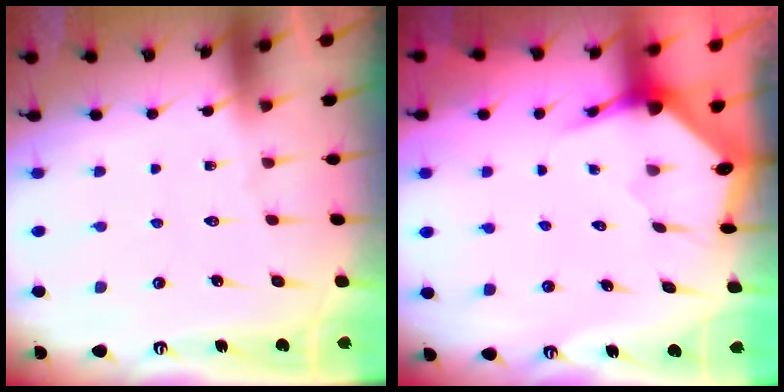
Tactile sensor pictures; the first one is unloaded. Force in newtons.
{"total": 3.6, "press": 3.6, "slide": 0.5}